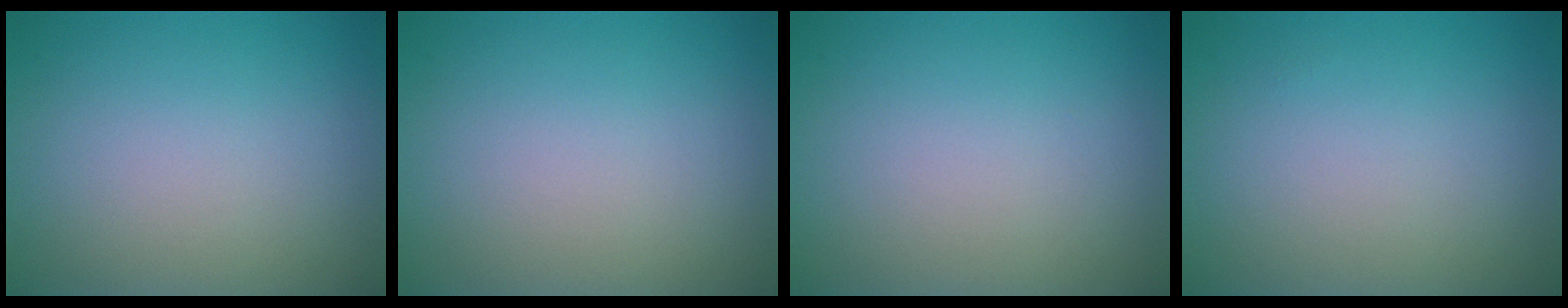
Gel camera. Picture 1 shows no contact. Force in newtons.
{"total": 0.0}
{"total": 0.0}
{"total": 0.0}